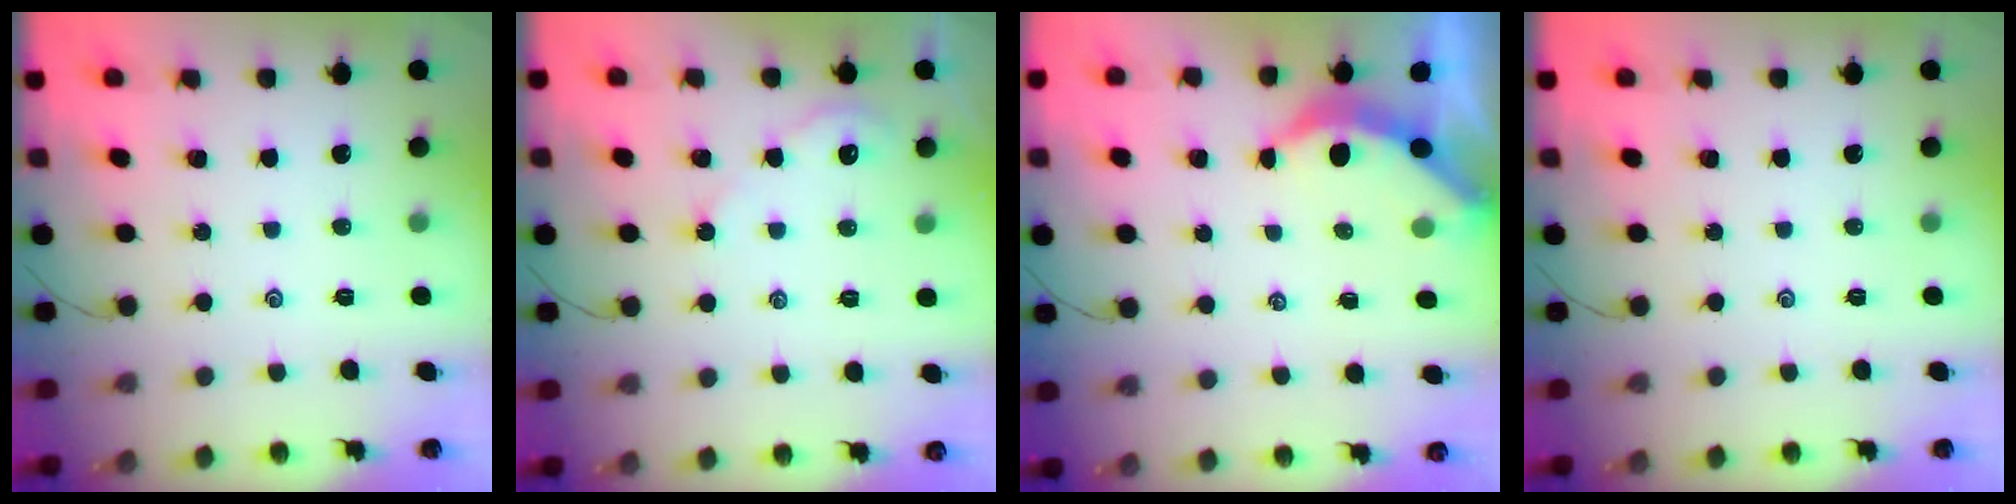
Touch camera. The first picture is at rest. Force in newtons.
{"total": 2.1, "press": 2.1, "slide": 0.3}
{"total": 3.8, "press": 3.8, "slide": 0.5}
{"total": 0.0}